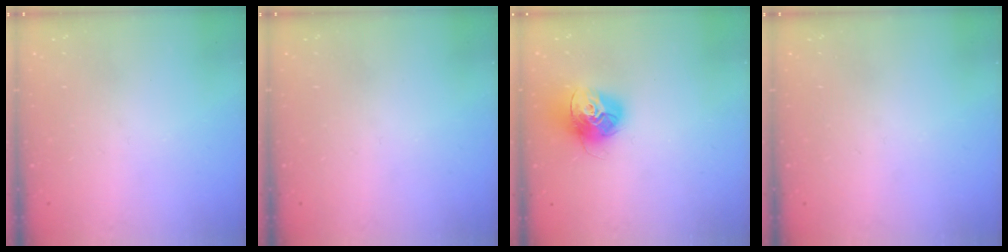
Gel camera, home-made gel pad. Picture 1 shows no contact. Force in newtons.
{"total": 0.0}
{"total": 14.5, "press": 14.4, "slide": 1.4}
{"total": 0.0}